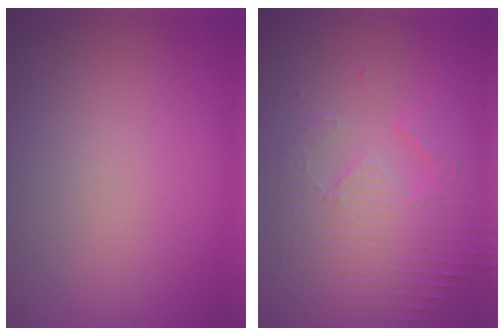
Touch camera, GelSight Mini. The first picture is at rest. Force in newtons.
{"total": 5.4, "press": 3.6, "slide": 4.0}